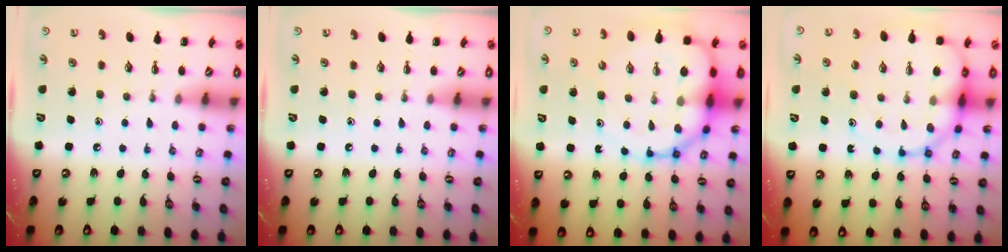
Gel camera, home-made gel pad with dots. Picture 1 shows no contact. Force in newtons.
{"total": 0.0}
{"total": 16.9, "press": 16.4, "slide": 4.1}
{"total": 14.7, "press": 14.3, "slide": 3.3}